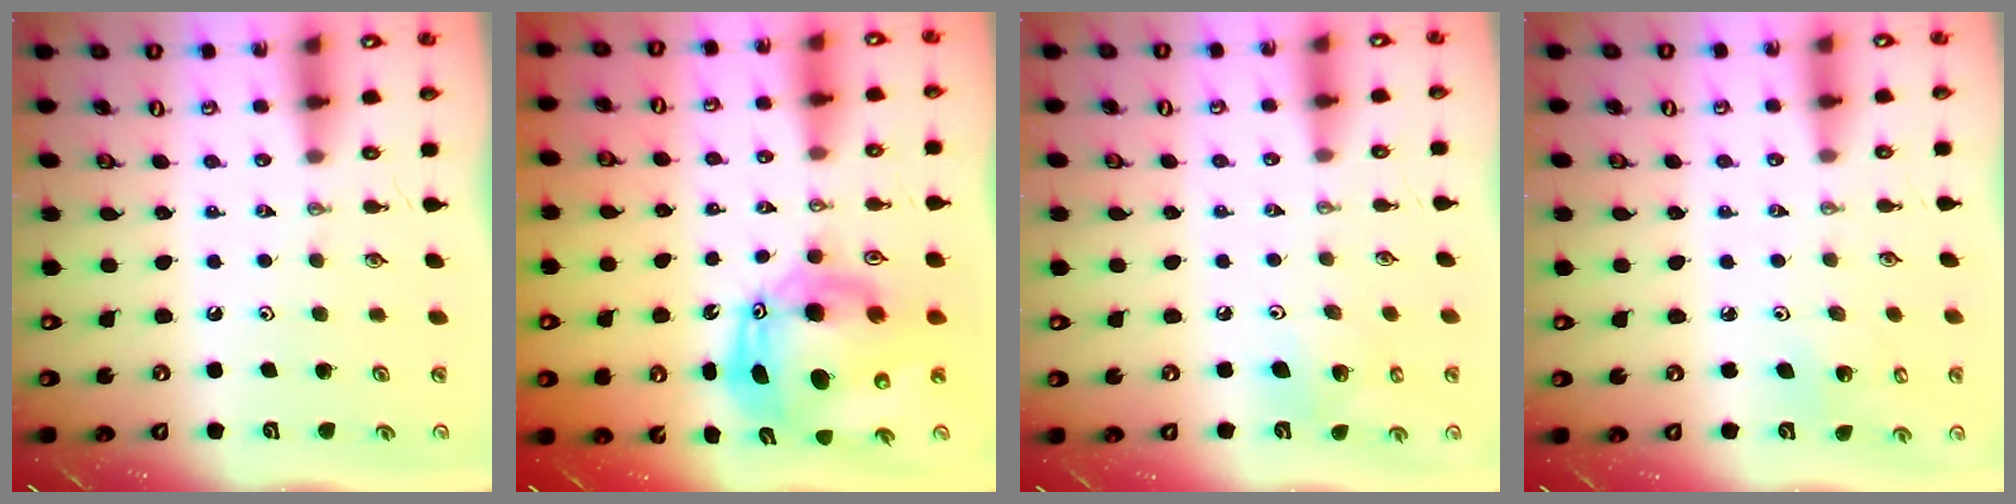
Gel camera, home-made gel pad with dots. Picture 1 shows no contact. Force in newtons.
{"total": 15.9, "press": 15.7, "slide": 2.6}
{"total": 8.5, "press": 8.1, "slide": 2.6}
{"total": 4.1, "press": 4.1, "slide": 0.2}